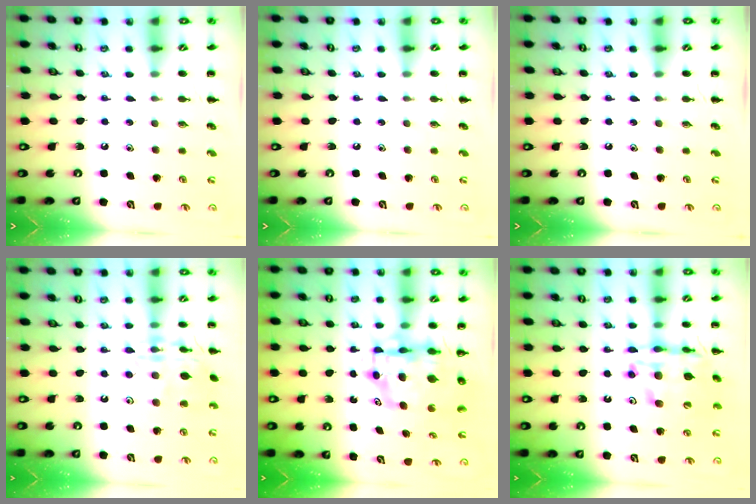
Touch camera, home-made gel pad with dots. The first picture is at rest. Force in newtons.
{"total": 0.0}
{"total": 0.0}
{"total": 14.5, "press": 14.4, "slide": 0.8}
{"total": 9.1, "press": 8.6, "slide": 2.8}
{"total": 15.9, "press": 15.3, "slide": 4.0}